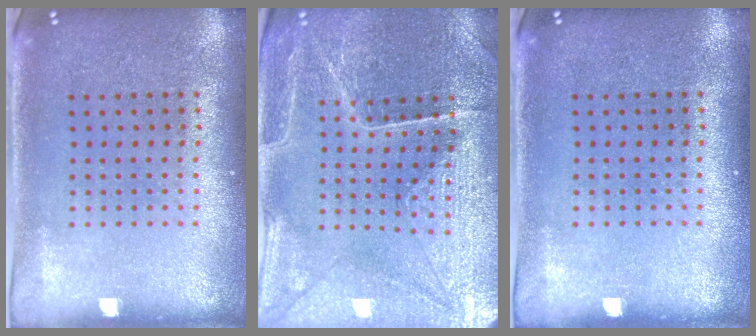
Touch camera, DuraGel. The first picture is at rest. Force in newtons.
{"total": 3.5, "press": 3.5, "slide": 0.2}
{"total": 0.0}